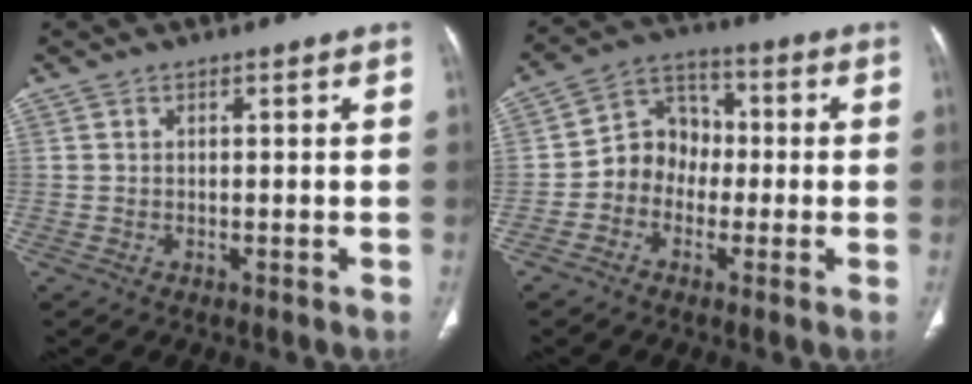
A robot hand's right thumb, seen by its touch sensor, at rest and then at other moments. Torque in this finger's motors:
{"motor_torque": [0.71, 0.98, 0.52, -0.40, 0.02]}